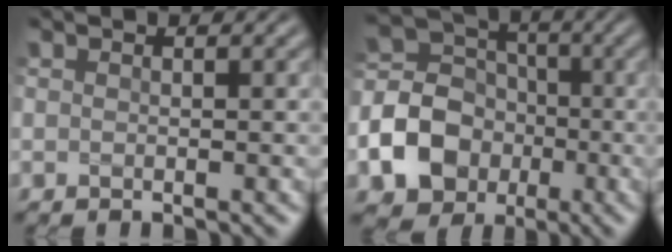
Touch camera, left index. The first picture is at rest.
{"total": 8.2, "force": [-2.6, 6.8, 3.8], "torque": [-0.073, -0.001, -0.067]}